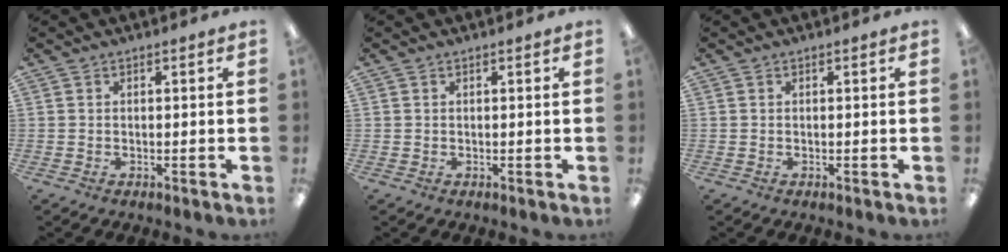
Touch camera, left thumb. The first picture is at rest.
{"total": 0.0}
{"total": 0.0}